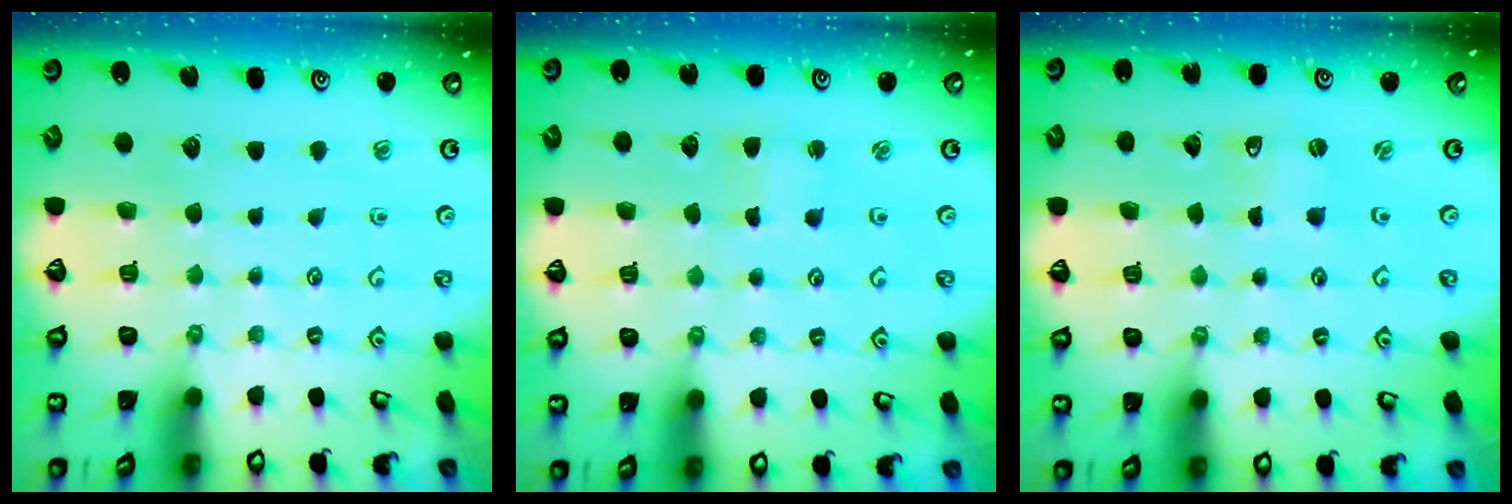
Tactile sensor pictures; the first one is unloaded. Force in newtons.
{"total": 2.0, "press": 2.0, "slide": 0.3}
{"total": 0.6, "press": 0.6, "slide": 0.1}